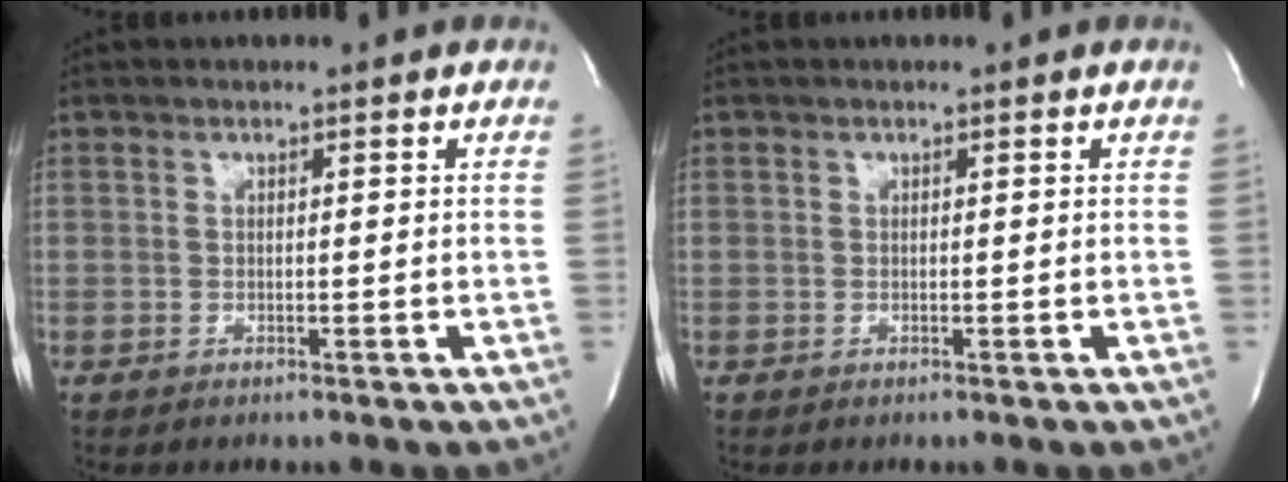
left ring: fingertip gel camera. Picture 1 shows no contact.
{"total": 0.0}